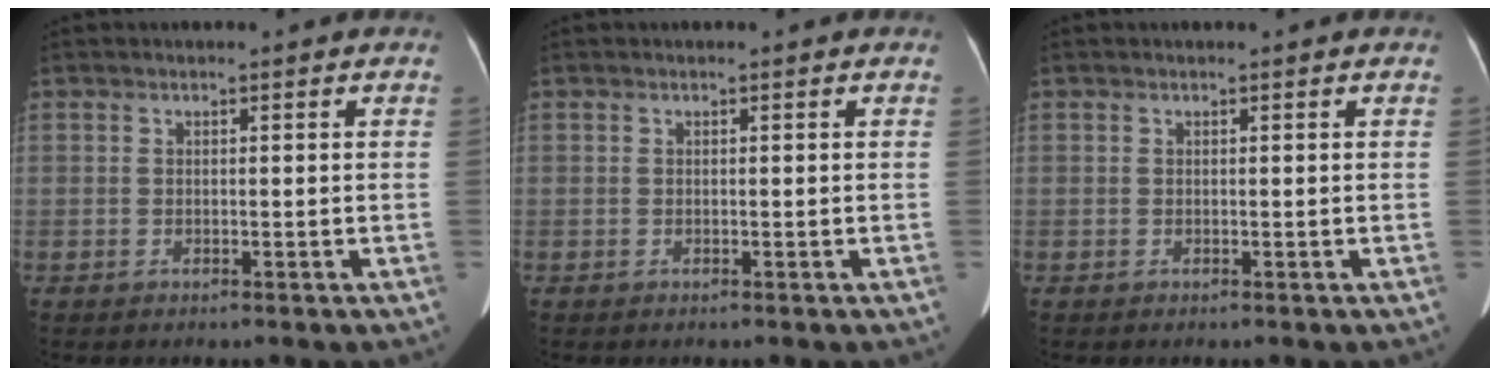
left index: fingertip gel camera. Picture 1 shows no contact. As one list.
[{"total": 0.0}, {"total": 0.0}]